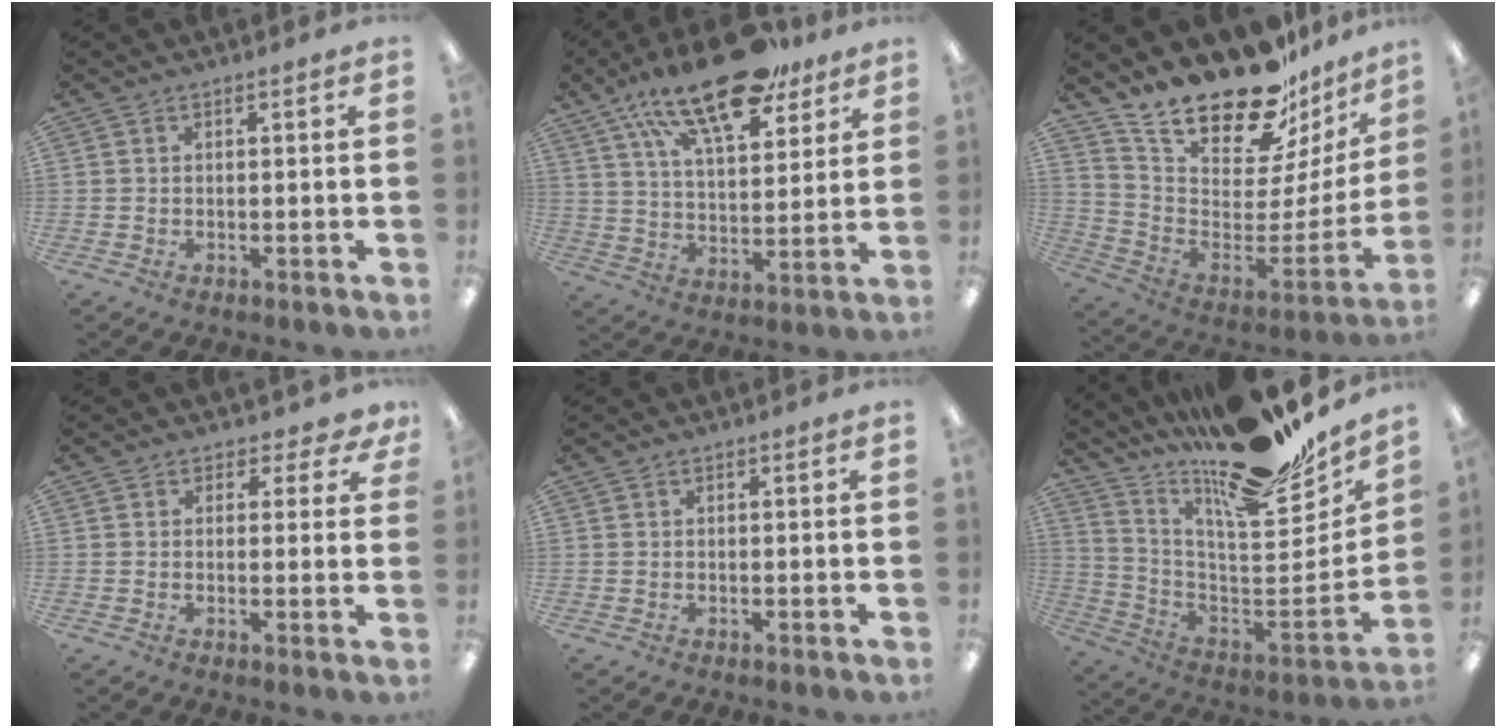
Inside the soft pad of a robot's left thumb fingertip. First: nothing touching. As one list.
[{"total": 21.0, "force": [14.4, 8.3, 12.8], "torque": [-0.215, -0.064, 0.245]}, {"total": 21.6, "force": [18.6, 6.9, 8.5], "torque": [-0.138, -0.154, 0.327]}, {"total": 2.7, "force": [1.4, 2.1, 0.9], "torque": [-0.005, -0.005, 0.024]}, {"total": 0.0}, {"total": 21.3, "force": [17.9, 4.5, 10.6], "torque": [-0.137, -0.148, 0.286]}]